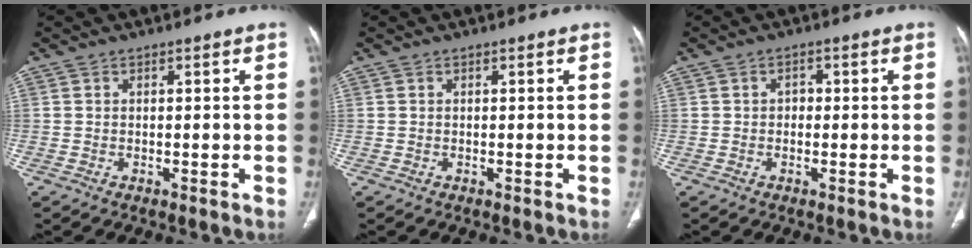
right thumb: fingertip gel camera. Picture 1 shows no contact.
{"total": 0.0}
{"total": 1.5, "force": [0.0, 1.2, 0.9], "torque": [-0.004, 0.005, -0.005]}